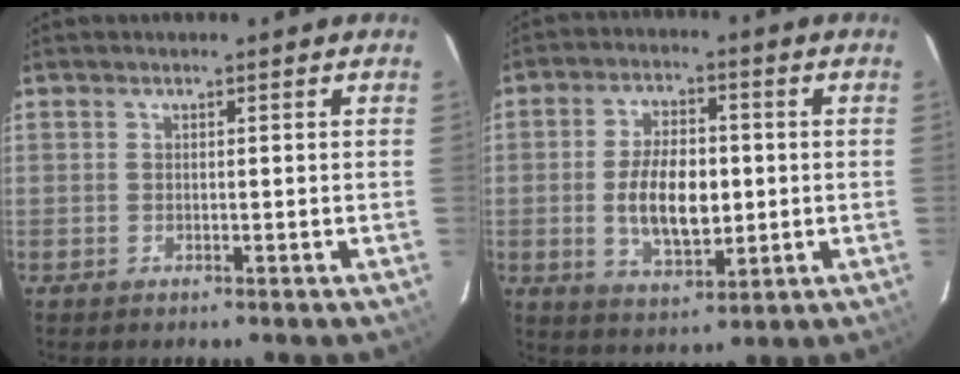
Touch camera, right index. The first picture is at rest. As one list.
[{"total": 10.7, "force": [-0.7, 5.5, 9.1], "torque": [-0.172, 0.001, -0.006]}]